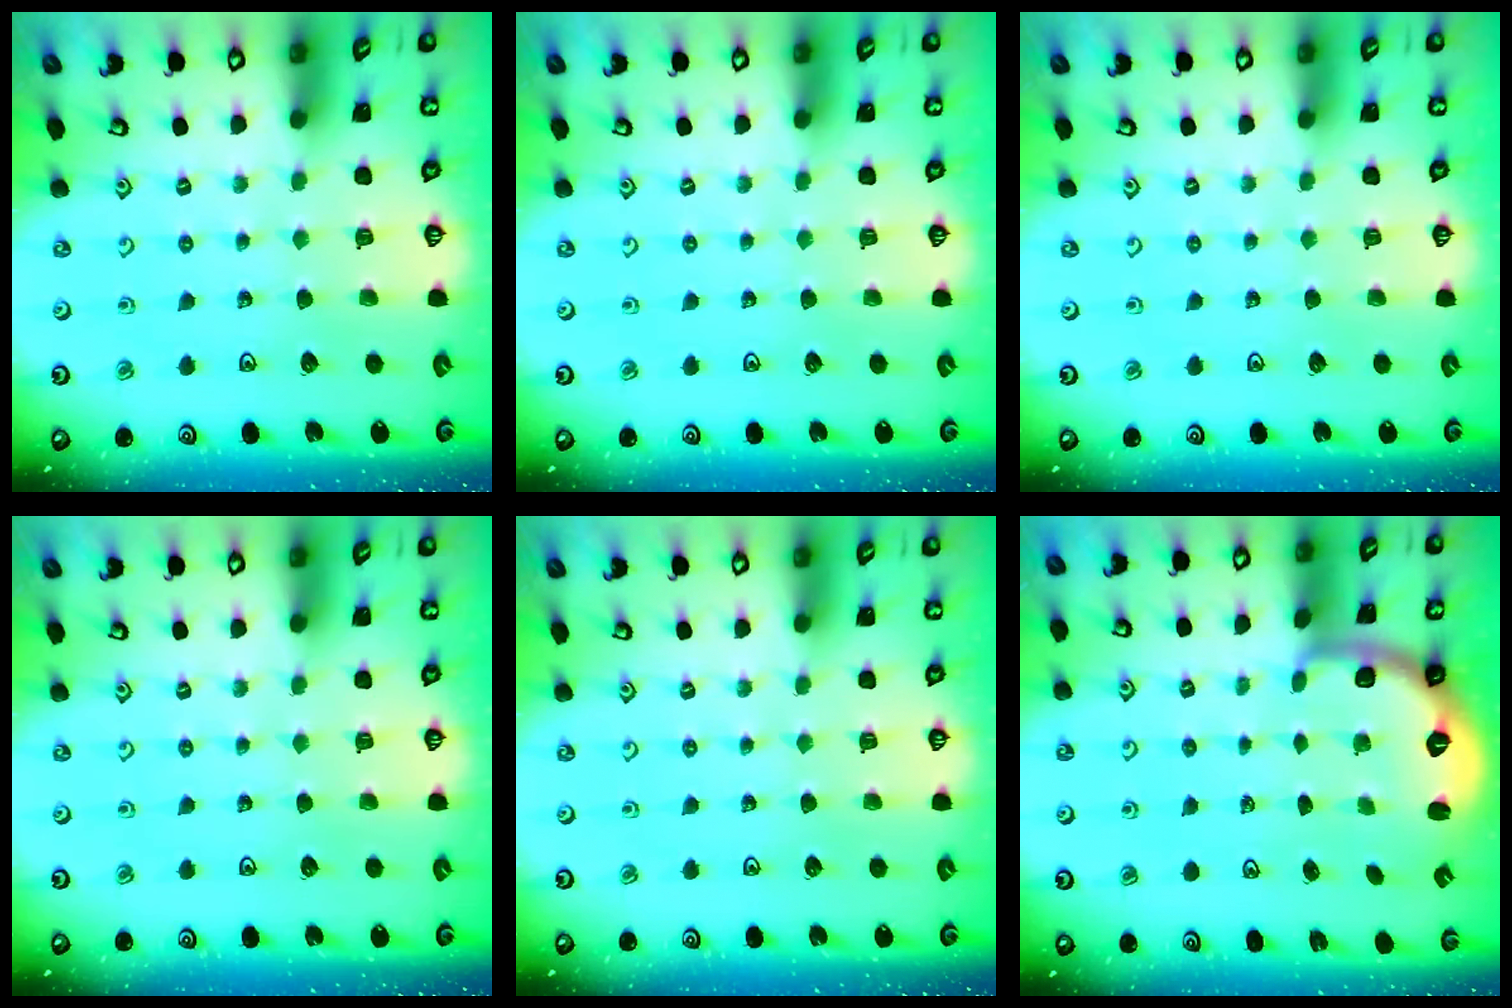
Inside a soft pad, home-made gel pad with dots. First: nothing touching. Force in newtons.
{"total": 0.0}
{"total": 0.0}
{"total": 0.0}
{"total": 0.0}
{"total": 2.5, "press": 2.0, "slide": 1.5}